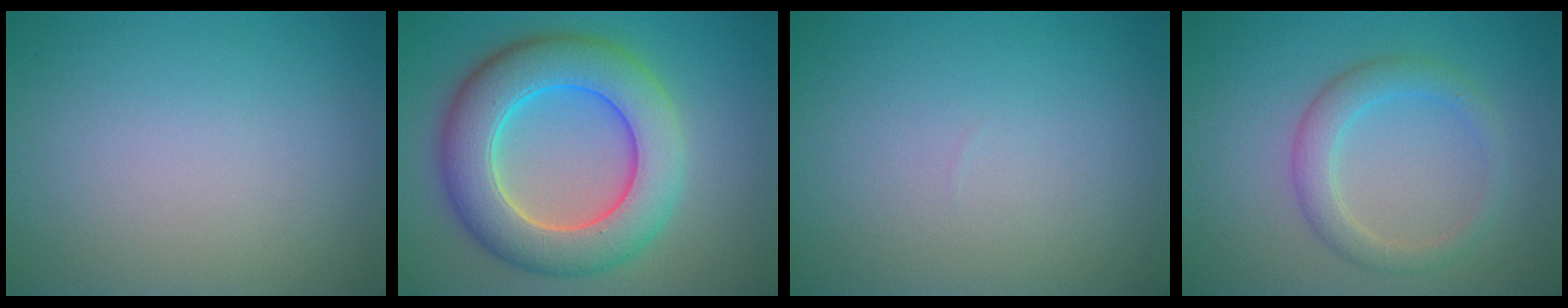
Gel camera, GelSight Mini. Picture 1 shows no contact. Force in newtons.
{"total": 9.4, "press": 9.4, "slide": 0.1}
{"total": 0.0}
{"total": 2.8, "press": 2.8, "slide": 0.1}